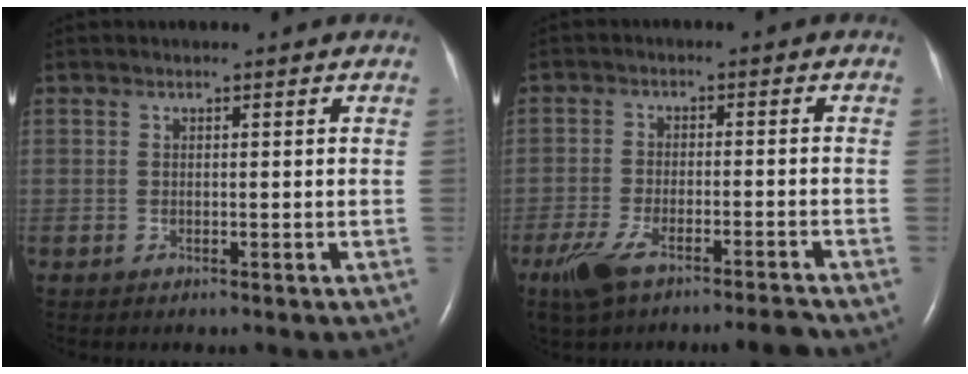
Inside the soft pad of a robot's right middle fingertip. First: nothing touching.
{"total": 7.6, "force": [-5.8, 0.9, 4.8], "torque": [-0.094, -0.012, -0.106]}